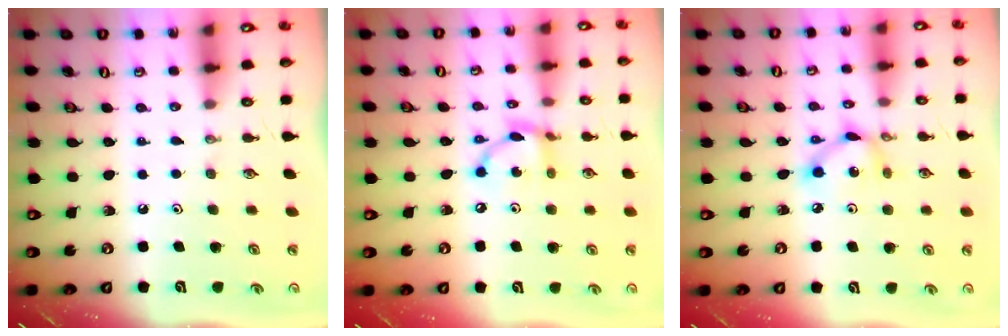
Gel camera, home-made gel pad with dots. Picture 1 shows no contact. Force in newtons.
{"total": 9.3, "press": 9.3, "slide": 0.5}
{"total": 7.3, "press": 7.3, "slide": 0.4}